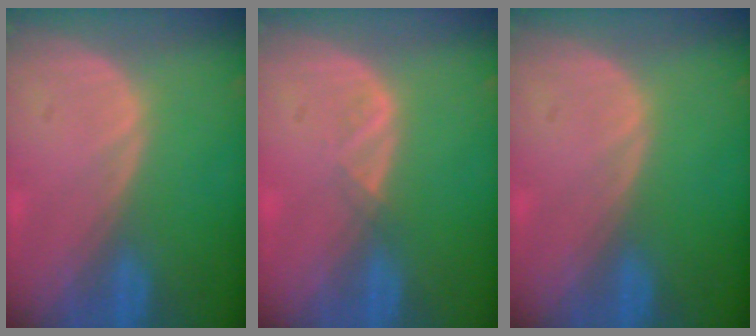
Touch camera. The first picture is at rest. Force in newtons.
{"total": 1.3, "press": 1.2, "slide": 0.7}
{"total": 0.0}